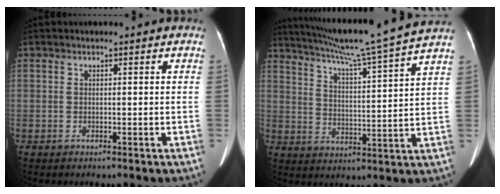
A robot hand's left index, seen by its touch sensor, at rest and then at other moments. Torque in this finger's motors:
{"motor_torque": [0.20, -0.72, 0.01, 0.07]}